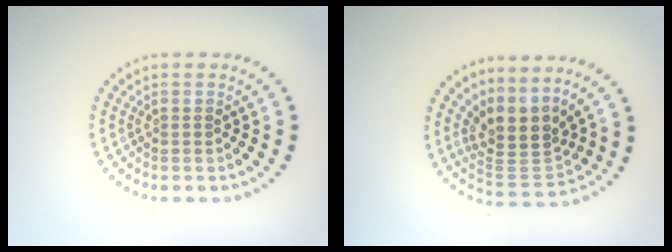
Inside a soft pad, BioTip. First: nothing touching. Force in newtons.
{"total": 4.1, "press": 3.1, "slide": 2.7}